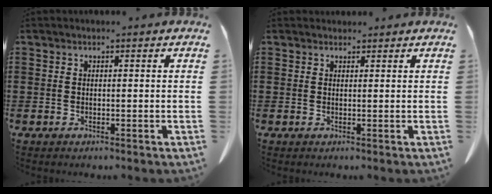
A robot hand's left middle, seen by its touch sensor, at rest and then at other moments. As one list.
[{"total": 0.9, "force": [0.9, 0.3, 0.0], "torque": [0.005, -0.005, 0.017]}]